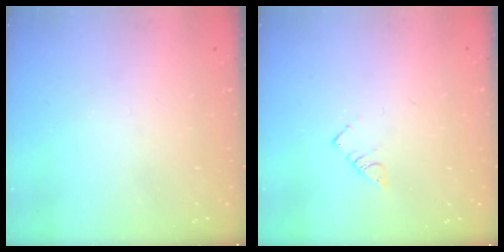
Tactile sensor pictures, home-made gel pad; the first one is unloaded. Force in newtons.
{"total": 2.8, "press": 2.8, "slide": 0.3}